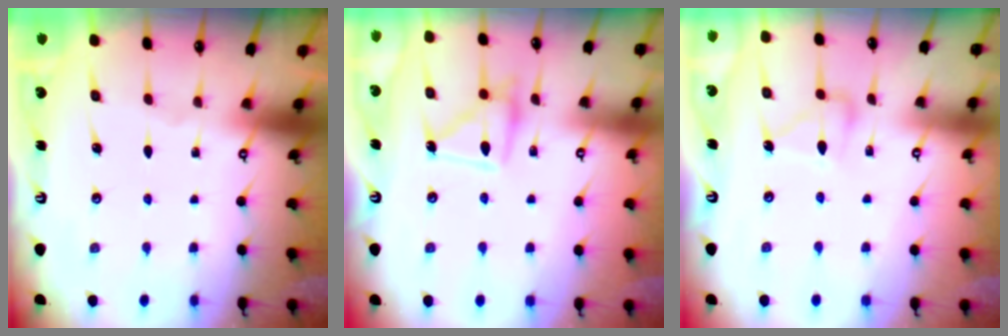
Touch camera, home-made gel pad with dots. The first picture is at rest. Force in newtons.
{"total": 12.7, "press": 12.7, "slide": 1.1}
{"total": 7.6, "press": 7.5, "slide": 0.5}